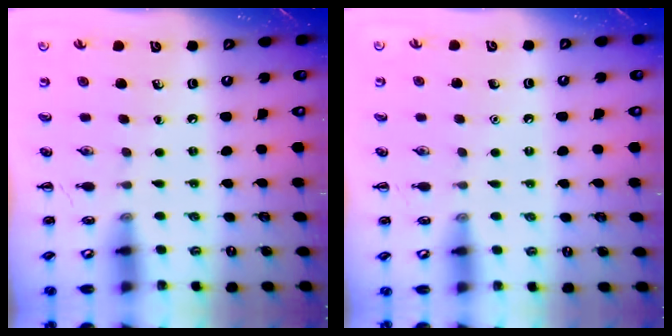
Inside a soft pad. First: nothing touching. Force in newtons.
{"total": 1.5, "press": 1.5, "slide": 0.1}